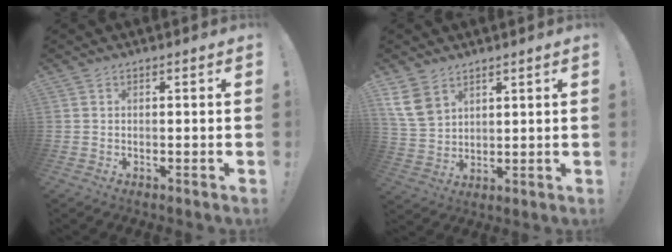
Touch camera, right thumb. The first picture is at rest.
{"total": 9.0, "force": [5.3, 5.8, 4.3], "torque": [-0.088, -0.019, 0.108]}